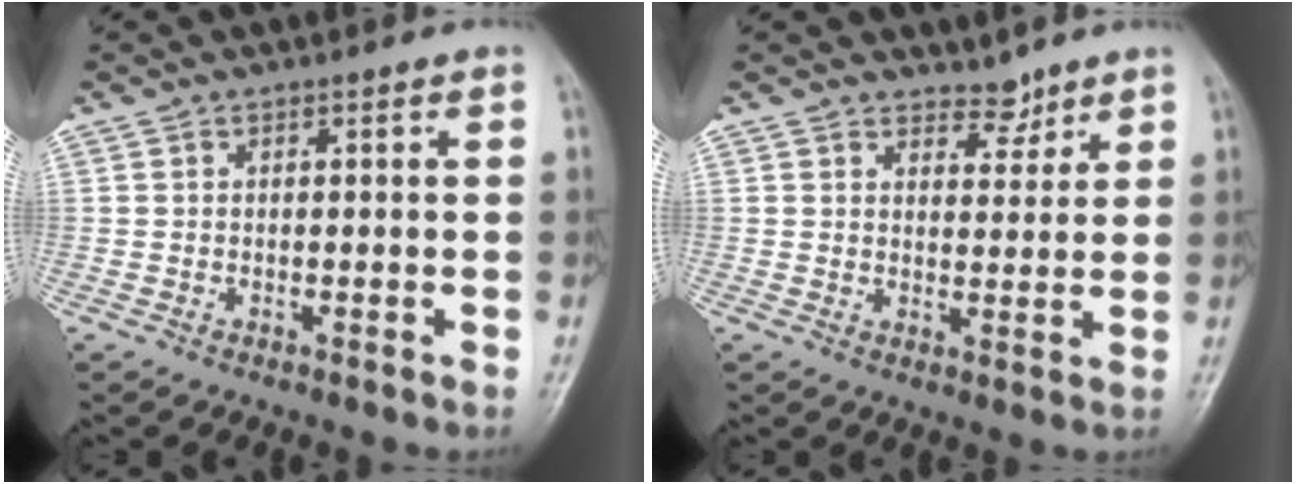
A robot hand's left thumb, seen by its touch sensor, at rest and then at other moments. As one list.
[{"total": 3.5, "force": [3.0, 1.7, 0.6], "torque": [0.015, -0.023, 0.047]}]